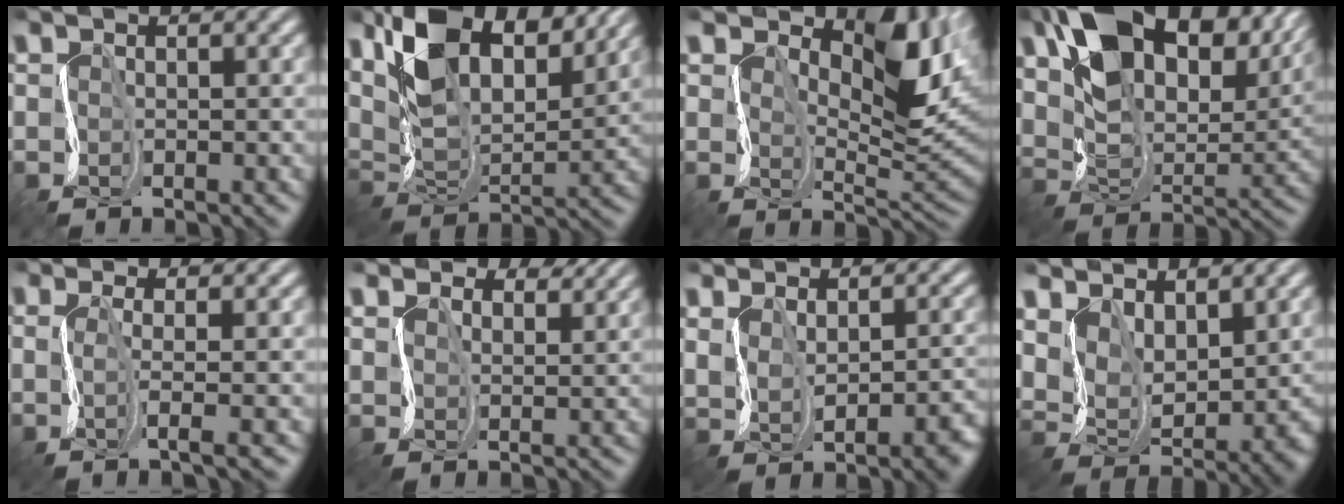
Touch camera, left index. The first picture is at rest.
{"total": 10.9, "force": [7.0, 4.9, 6.8], "torque": [-0.137, 0.004, 0.123]}
{"total": 7.5, "force": [3.5, 3.3, 5.7], "torque": [-0.082, -0.009, 0.058]}
{"total": 16.4, "force": [9.9, 8.7, 9.8], "torque": [-0.194, 0.013, 0.174]}
{"total": 2.3, "force": [0.3, 0.2, 2.3], "torque": [-0.040, 0.000, 0.004]}
{"total": 4.4, "force": [4.0, 1.5, 0.9], "torque": [-0.026, 0.000, 0.063]}
{"total": 4.3, "force": [-0.2, 2.5, 3.5], "torque": [-0.060, -0.016, 0.014]}
{"total": 6.2, "force": [3.9, 3.2, 3.6], "torque": [-0.081, -0.007, 0.080]}